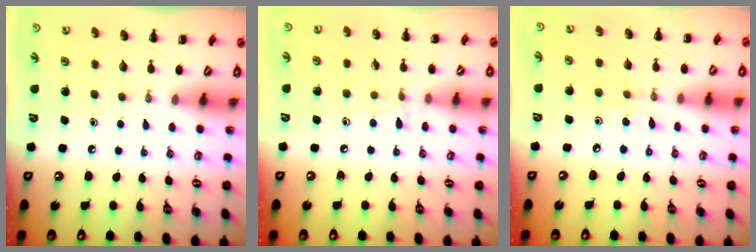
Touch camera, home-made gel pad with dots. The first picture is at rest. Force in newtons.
{"total": 6.7, "press": 6.3, "slide": 2.3}
{"total": 2.6, "press": 2.5, "slide": 0.8}